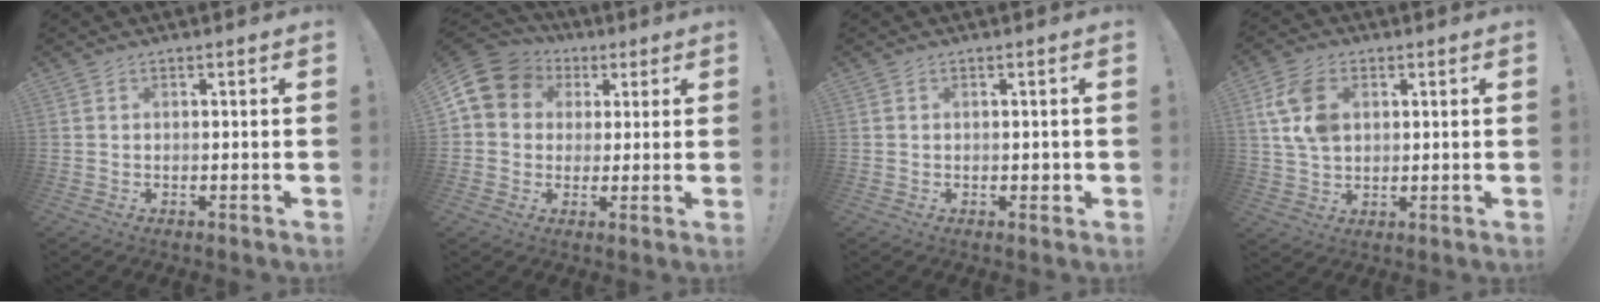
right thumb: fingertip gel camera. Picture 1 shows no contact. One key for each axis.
{"total": 10.0, "fx": 2.9, "fy": 8.8, "fz": 3.8, "tx": -0.067, "ty": -0.005, "tz": 0.060}
{"total": 1.2, "fx": -0.1, "fy": 1.0, "fz": 0.6, "tx": -0.004, "ty": 0.002, "tz": -0.002}
{"total": 11.2, "fx": 3.1, "fy": 7.7, "fz": 7.6, "tx": -0.145, "ty": 0.004, "tz": 0.060}